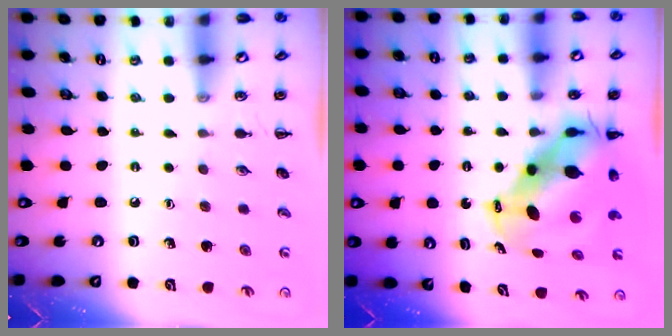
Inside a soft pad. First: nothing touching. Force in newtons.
{"total": 11.6, "press": 11.2, "slide": 3.0}